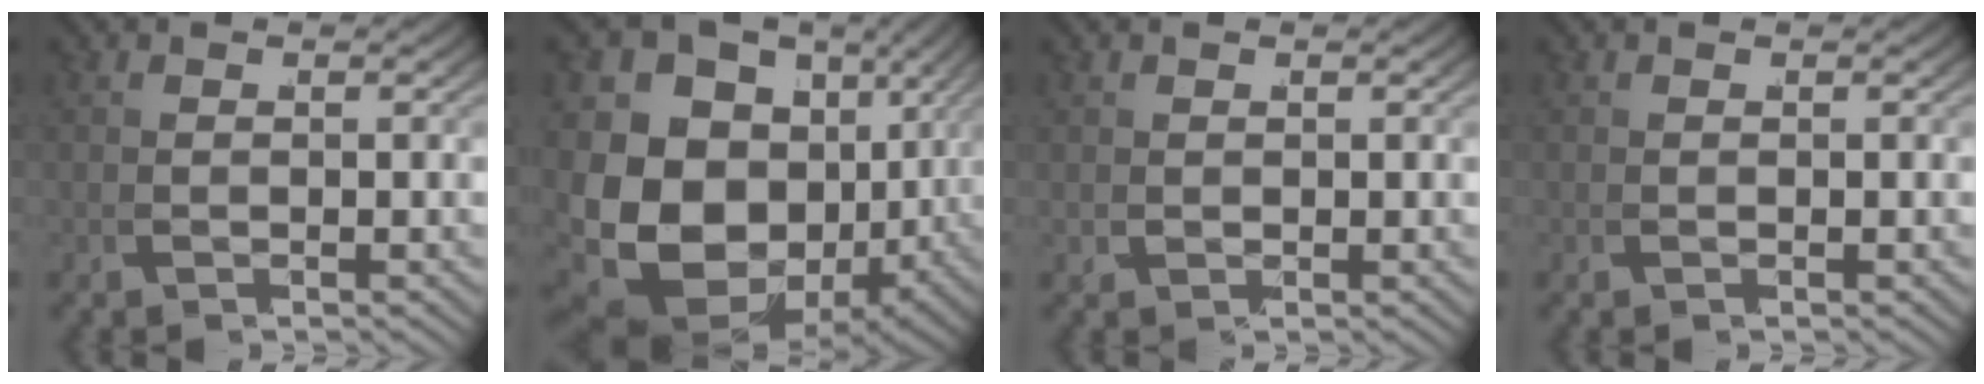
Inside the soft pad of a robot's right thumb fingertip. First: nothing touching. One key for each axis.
{"total": 19.8, "fx": -0.2, "fy": 15.2, "fz": 12.7, "tx": -0.258, "ty": -0.070, "tz": 0.018}
{"total": 1.5, "fx": 0.5, "fy": 1.4, "fz": 0.5, "tx": -0.022, "ty": -0.001, "tz": 0.011}
{"total": 0.0}